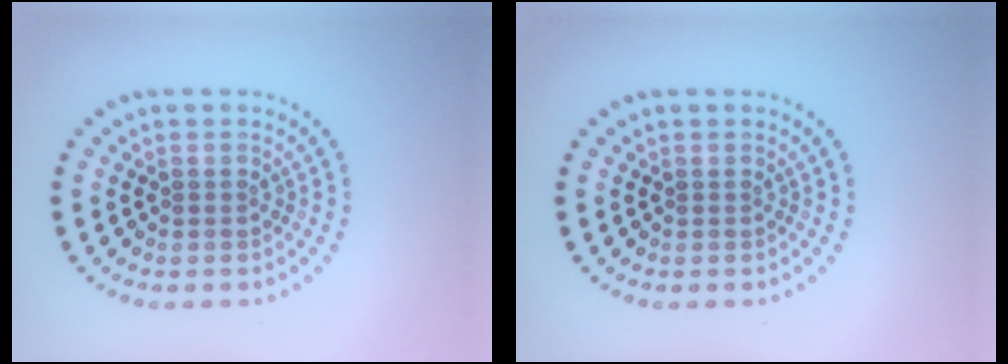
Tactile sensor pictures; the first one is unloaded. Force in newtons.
{"total": 0.0}